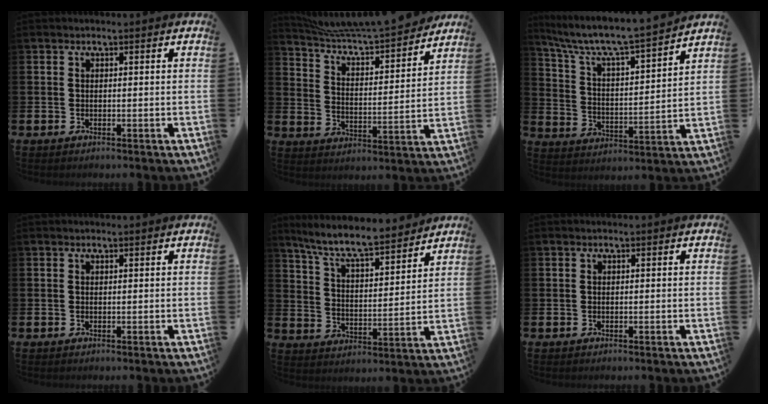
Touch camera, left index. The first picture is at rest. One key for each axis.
{"total": 8.4, "fx": 8.2, "fy": 0.4, "fz": 2.1, "tx": -0.078, "ty": -0.067, "tz": 0.142}
{"total": 7.5, "fx": 6.9, "fy": 0.7, "fz": 2.9, "tx": -0.090, "ty": -0.054, "tz": 0.113}
{"total": 0.0}
{"total": 8.4, "fx": 7.7, "fy": 1.0, "fz": 3.1, "tx": -0.089, "ty": -0.055, "tz": 0.134}
{"total": 0.0}